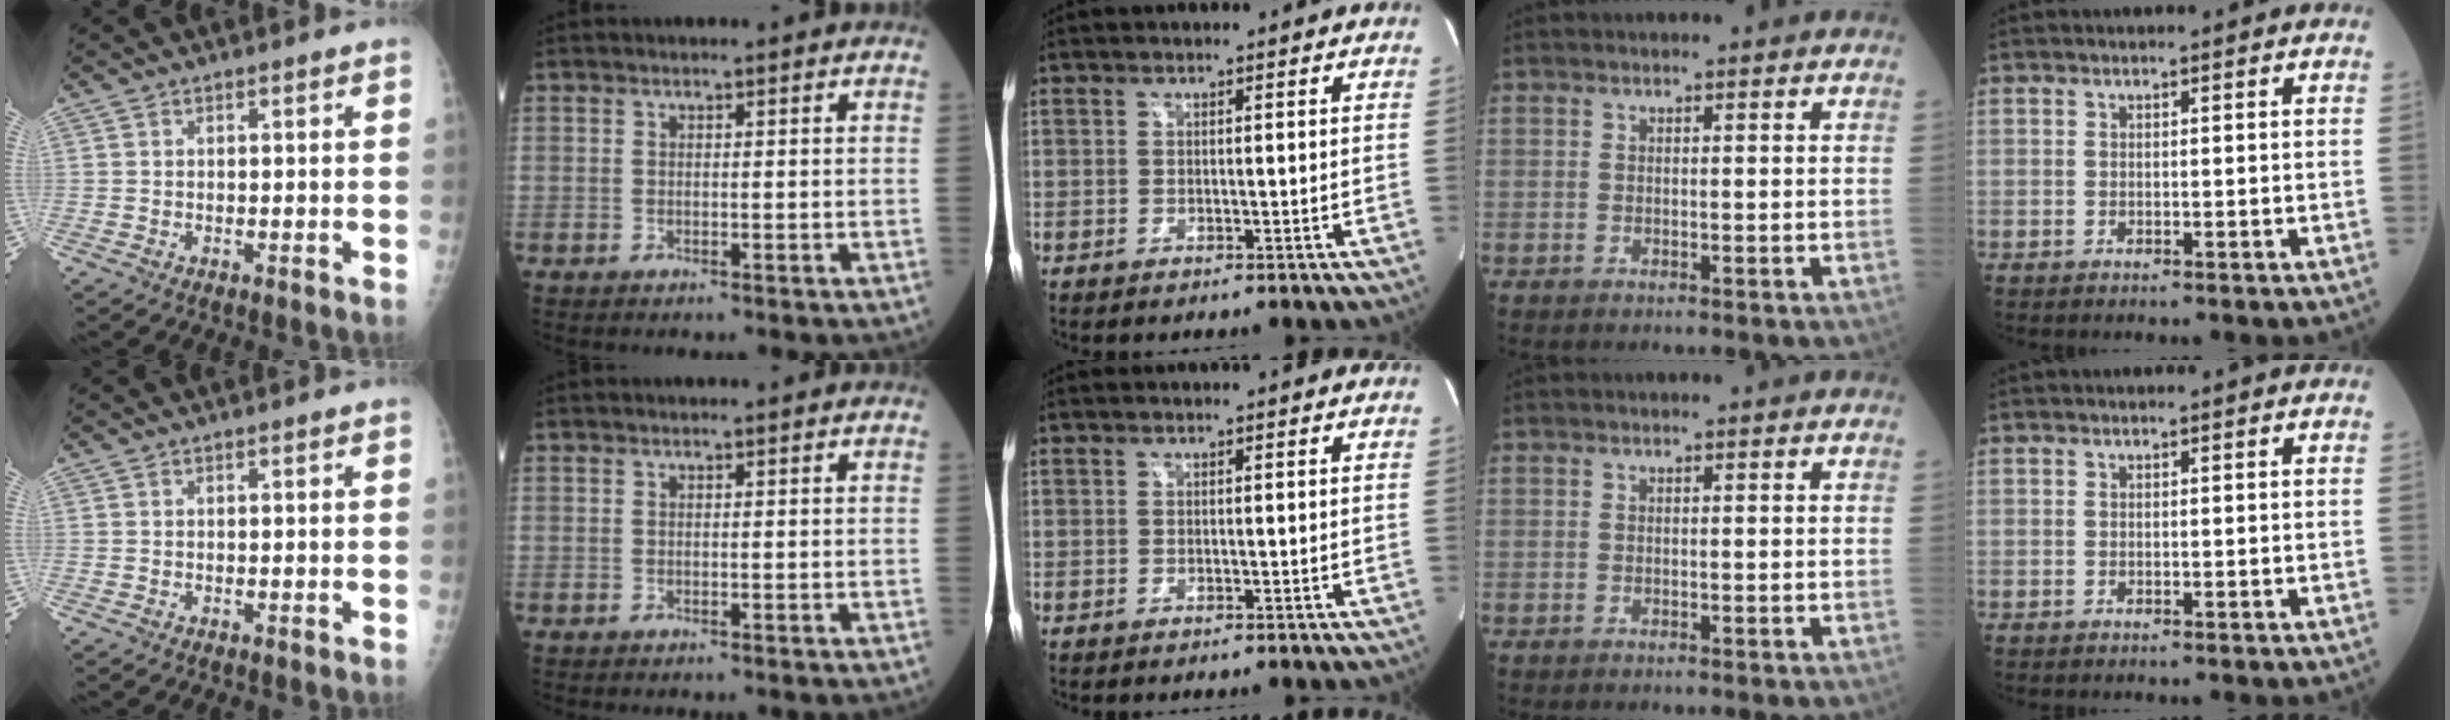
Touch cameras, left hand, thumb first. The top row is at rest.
{}